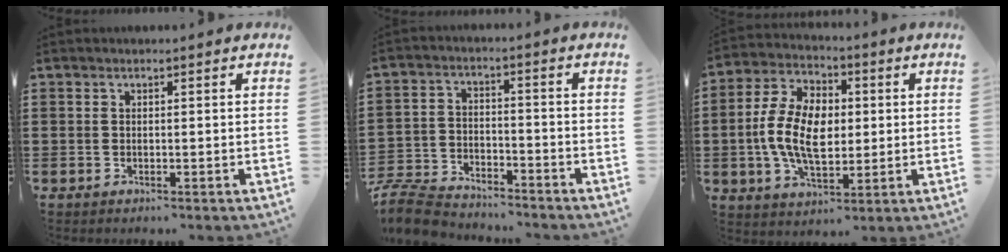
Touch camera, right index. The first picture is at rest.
{"total": 8.0, "force": [-7.7, 1.6, 1.5], "torque": [-0.045, 0.014, -0.155]}
{"total": 10.5, "force": [-0.4, 6.6, 8.2], "torque": [-0.188, 0.010, -0.011]}